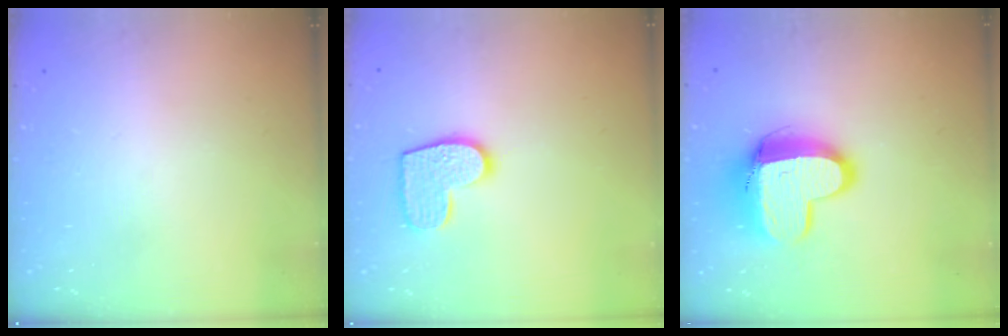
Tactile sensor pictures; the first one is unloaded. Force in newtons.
{"total": 10.5, "press": 10.5, "slide": 0.6}
{"total": 13.0, "press": 13.0, "slide": 1.2}